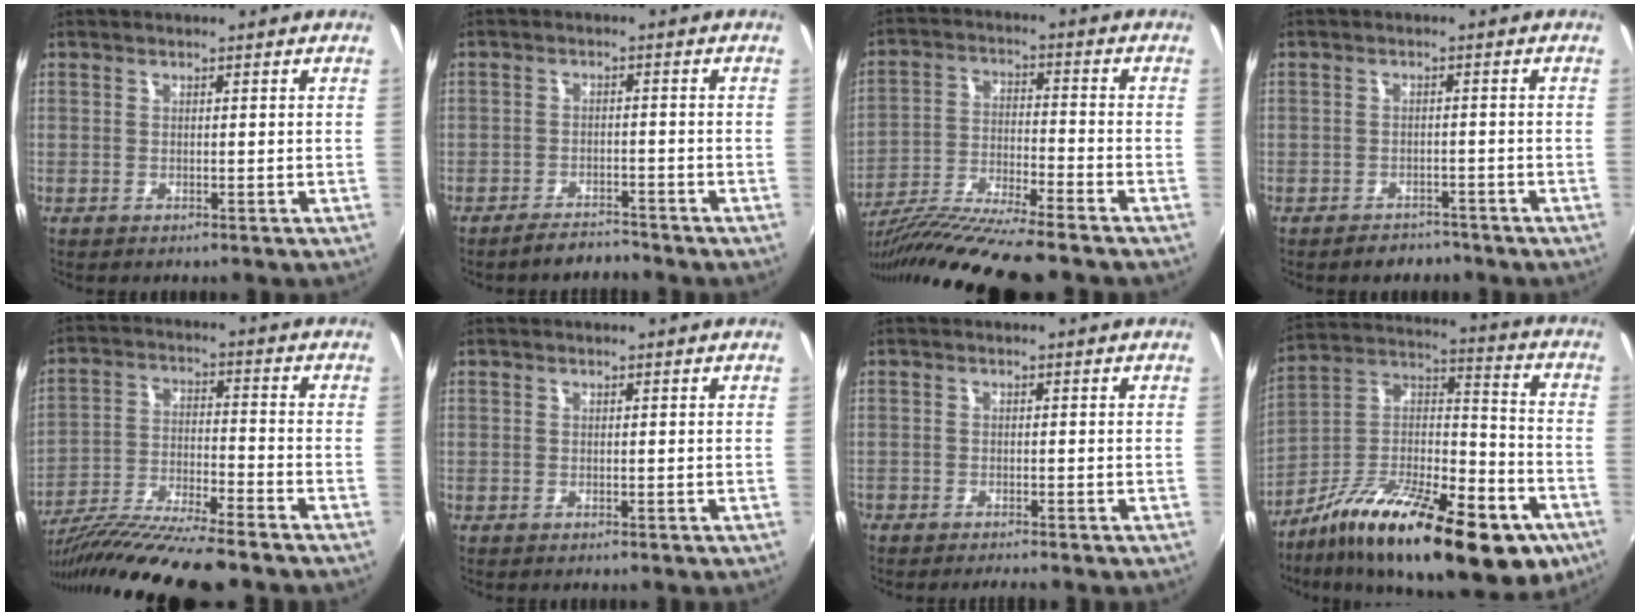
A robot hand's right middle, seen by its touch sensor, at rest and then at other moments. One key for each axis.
{"total": 3.9, "fx": -3.8, "fy": 0.9, "fz": 0.7, "tx": -0.028, "ty": 0.003, "tz": -0.061}
{"total": 15.1, "fx": -12.9, "fy": -0.7, "fz": 7.8, "tx": -0.155, "ty": -0.039, "tz": -0.228}
{"total": 3.8, "fx": -3.2, "fy": 2.0, "fz": 0.4, "tx": -0.014, "ty": 0.006, "tz": -0.046}
{"total": 15.8, "fx": -13.3, "fy": 0.2, "fz": 8.5, "tx": -0.166, "ty": -0.039, "tz": -0.233}
{"total": 0.0}
{"total": 2.1, "fx": -2.0, "fy": 0.1, "fz": 0.6, "tx": -0.029, "ty": -0.010, "tz": -0.040}
{"total": 29.2, "fx": -16.6, "fy": 10.7, "fz": 21.5, "tx": -0.350, "ty": -0.013, "tz": -0.263}